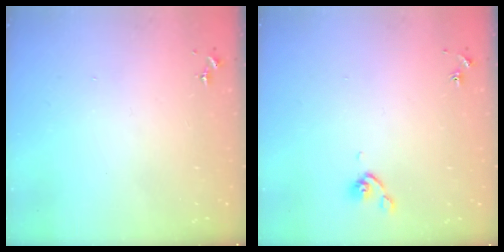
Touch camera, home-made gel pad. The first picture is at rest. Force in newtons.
{"total": 4.6, "press": 4.5, "slide": 0.9}